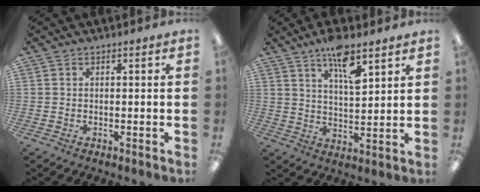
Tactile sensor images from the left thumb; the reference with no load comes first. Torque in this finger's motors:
{"motor_torque": [1.27, 1.11, 0.90, -0.58, 0.06]}